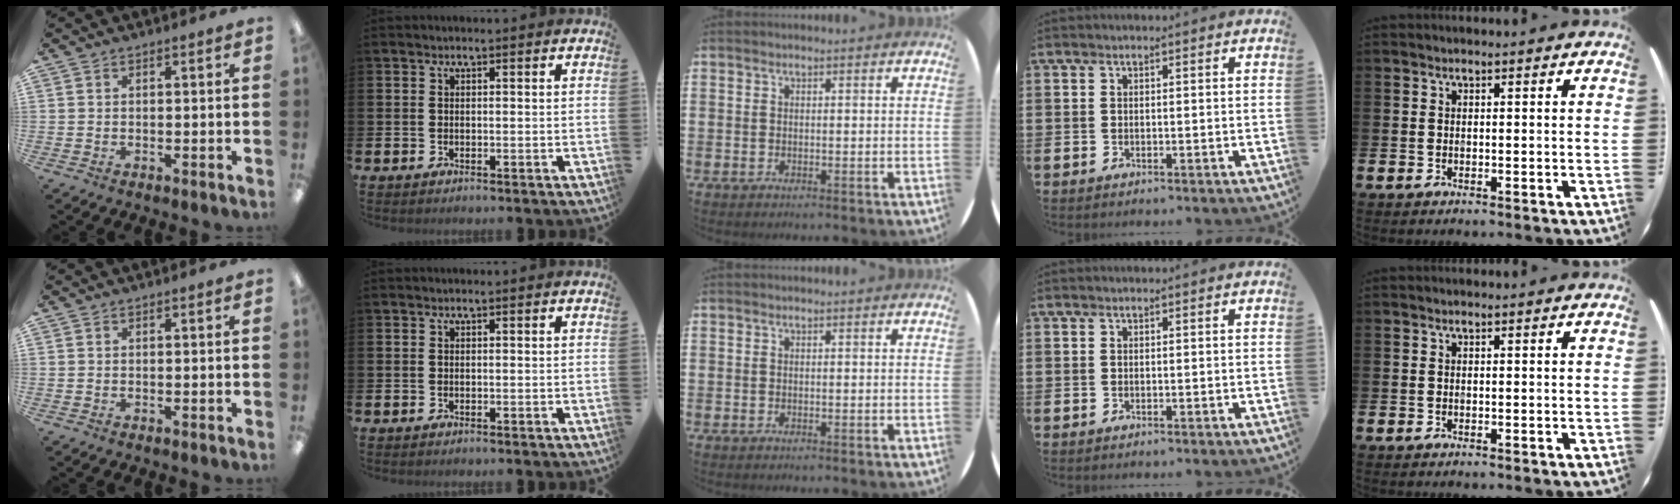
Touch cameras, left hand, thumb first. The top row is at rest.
{}